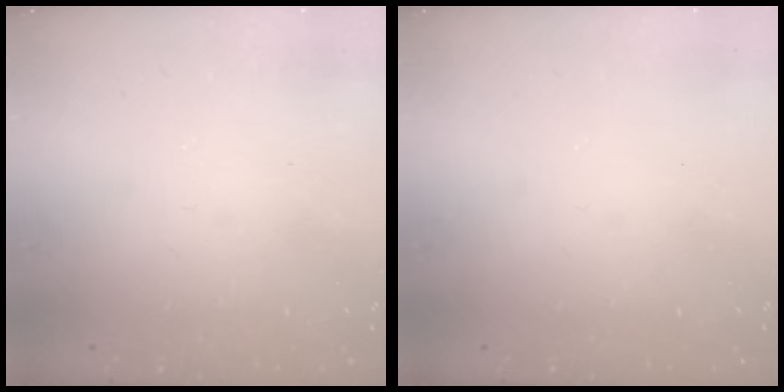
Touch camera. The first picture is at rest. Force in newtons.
{"total": 0.0}